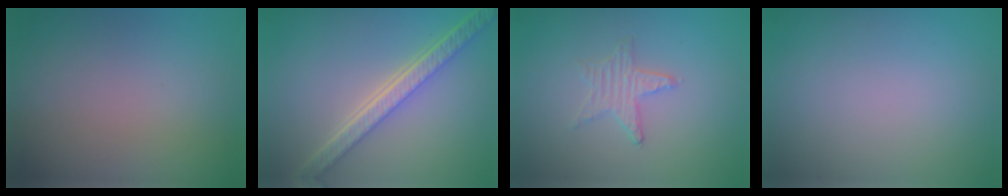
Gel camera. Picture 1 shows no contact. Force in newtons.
{"total": 5.6, "press": 4.3, "slide": 3.7}
{"total": 0.9, "press": 0.9, "slide": 0.2}
{"total": 0.0}